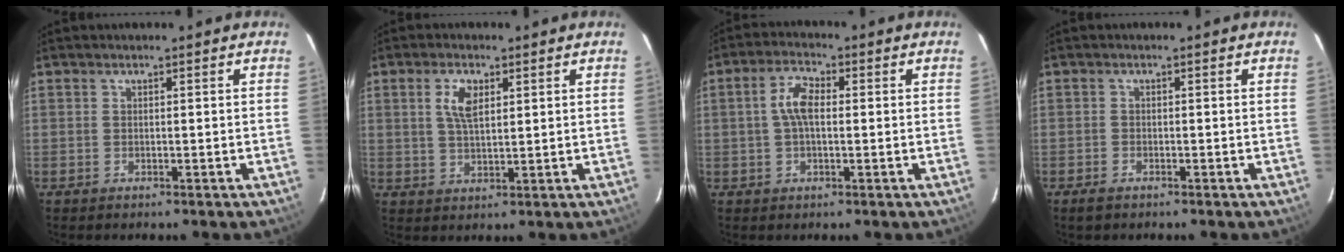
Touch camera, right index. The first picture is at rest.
{"total": 5.4, "force": [1.7, 3.2, 4.1], "torque": [-0.071, 0.011, 0.034]}
{"total": 5.2, "force": [0.3, 2.5, 4.6], "torque": [-0.092, 0.014, 0.005]}
{"total": 1.6, "force": [-1.2, 0.7, 0.7], "torque": [-0.015, -0.003, -0.024]}